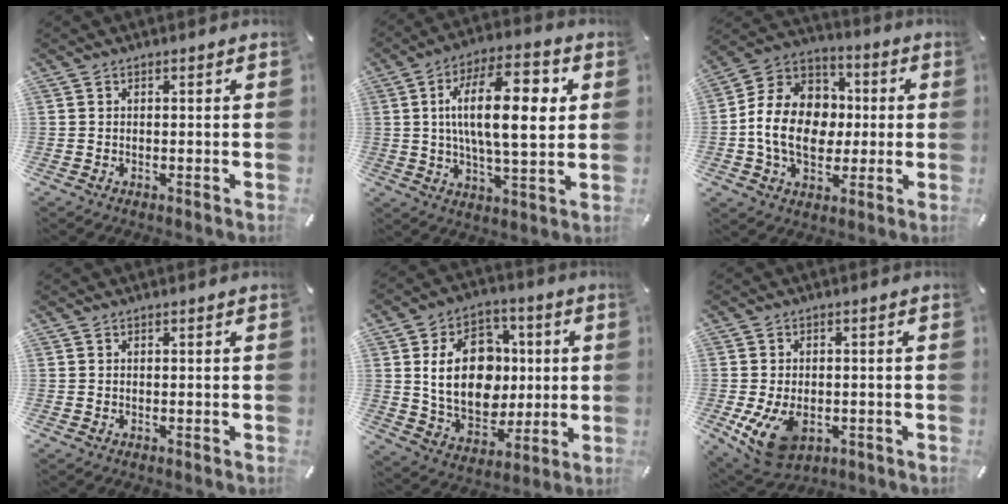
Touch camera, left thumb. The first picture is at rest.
{"total": 17.9, "force": [3.9, 7.1, 15.9], "torque": [-0.275, 0.002, 0.055]}
{"total": 15.5, "force": [-1.7, 12.7, 8.7], "torque": [-0.183, 0.016, -0.029]}
{"total": 0.0}
{"total": 18.1, "force": [1.9, 14.1, 11.1], "torque": [-0.195, 0.003, 0.040]}
{"total": 9.5, "force": [-2.6, 6.4, 6.5], "torque": [-0.124, -0.001, -0.044]}